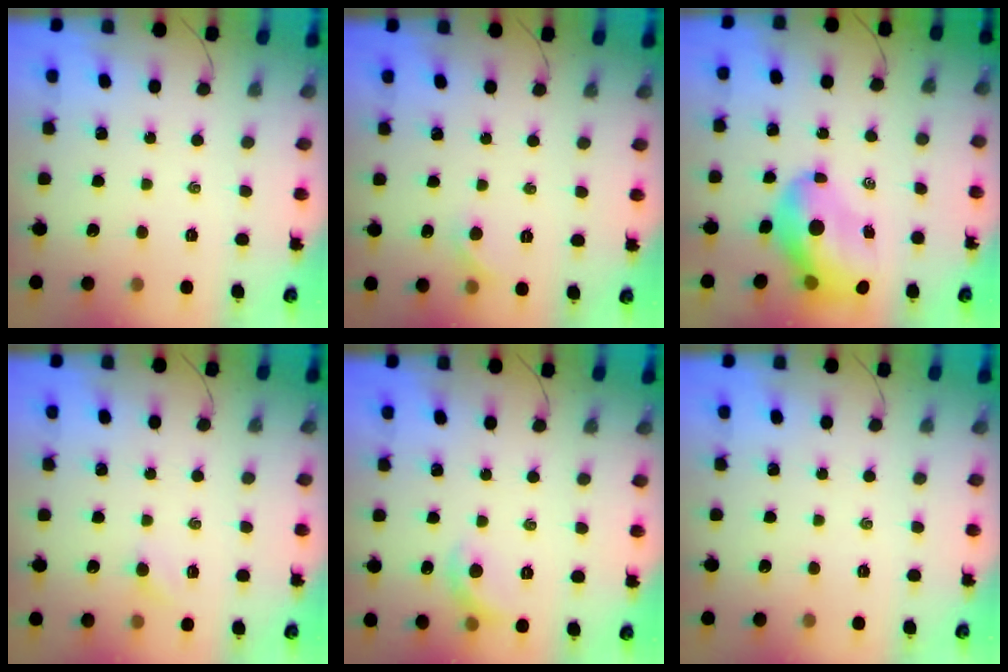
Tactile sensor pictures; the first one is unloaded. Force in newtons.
{"total": 4.7, "press": 4.5, "slide": 1.5}
{"total": 11.6, "press": 11.0, "slide": 3.4}
{"total": 3.1, "press": 3.0, "slide": 1.0}
{"total": 6.5, "press": 6.4, "slide": 0.8}
{"total": 0.0}